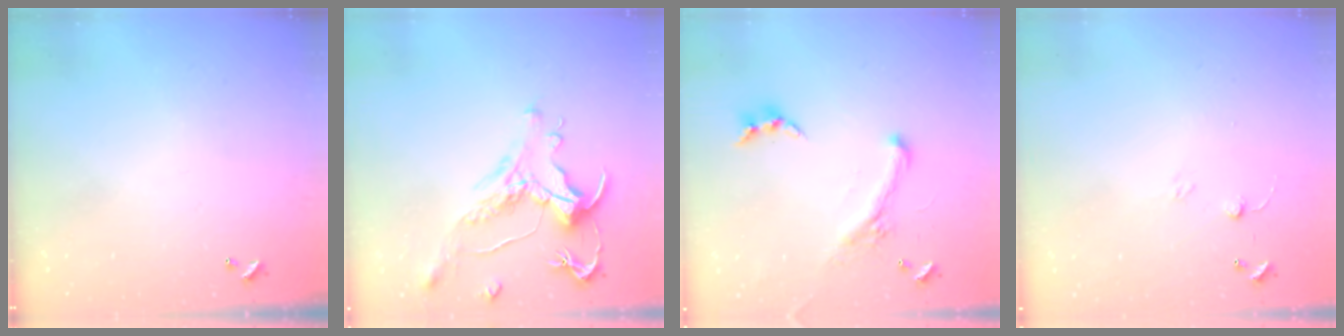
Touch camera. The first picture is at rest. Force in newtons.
{"total": 1.7, "press": 1.1, "slide": 1.3}
{"total": 1.9, "press": 1.3, "slide": 1.4}
{"total": 6.2, "press": 6.2, "slide": 0.6}